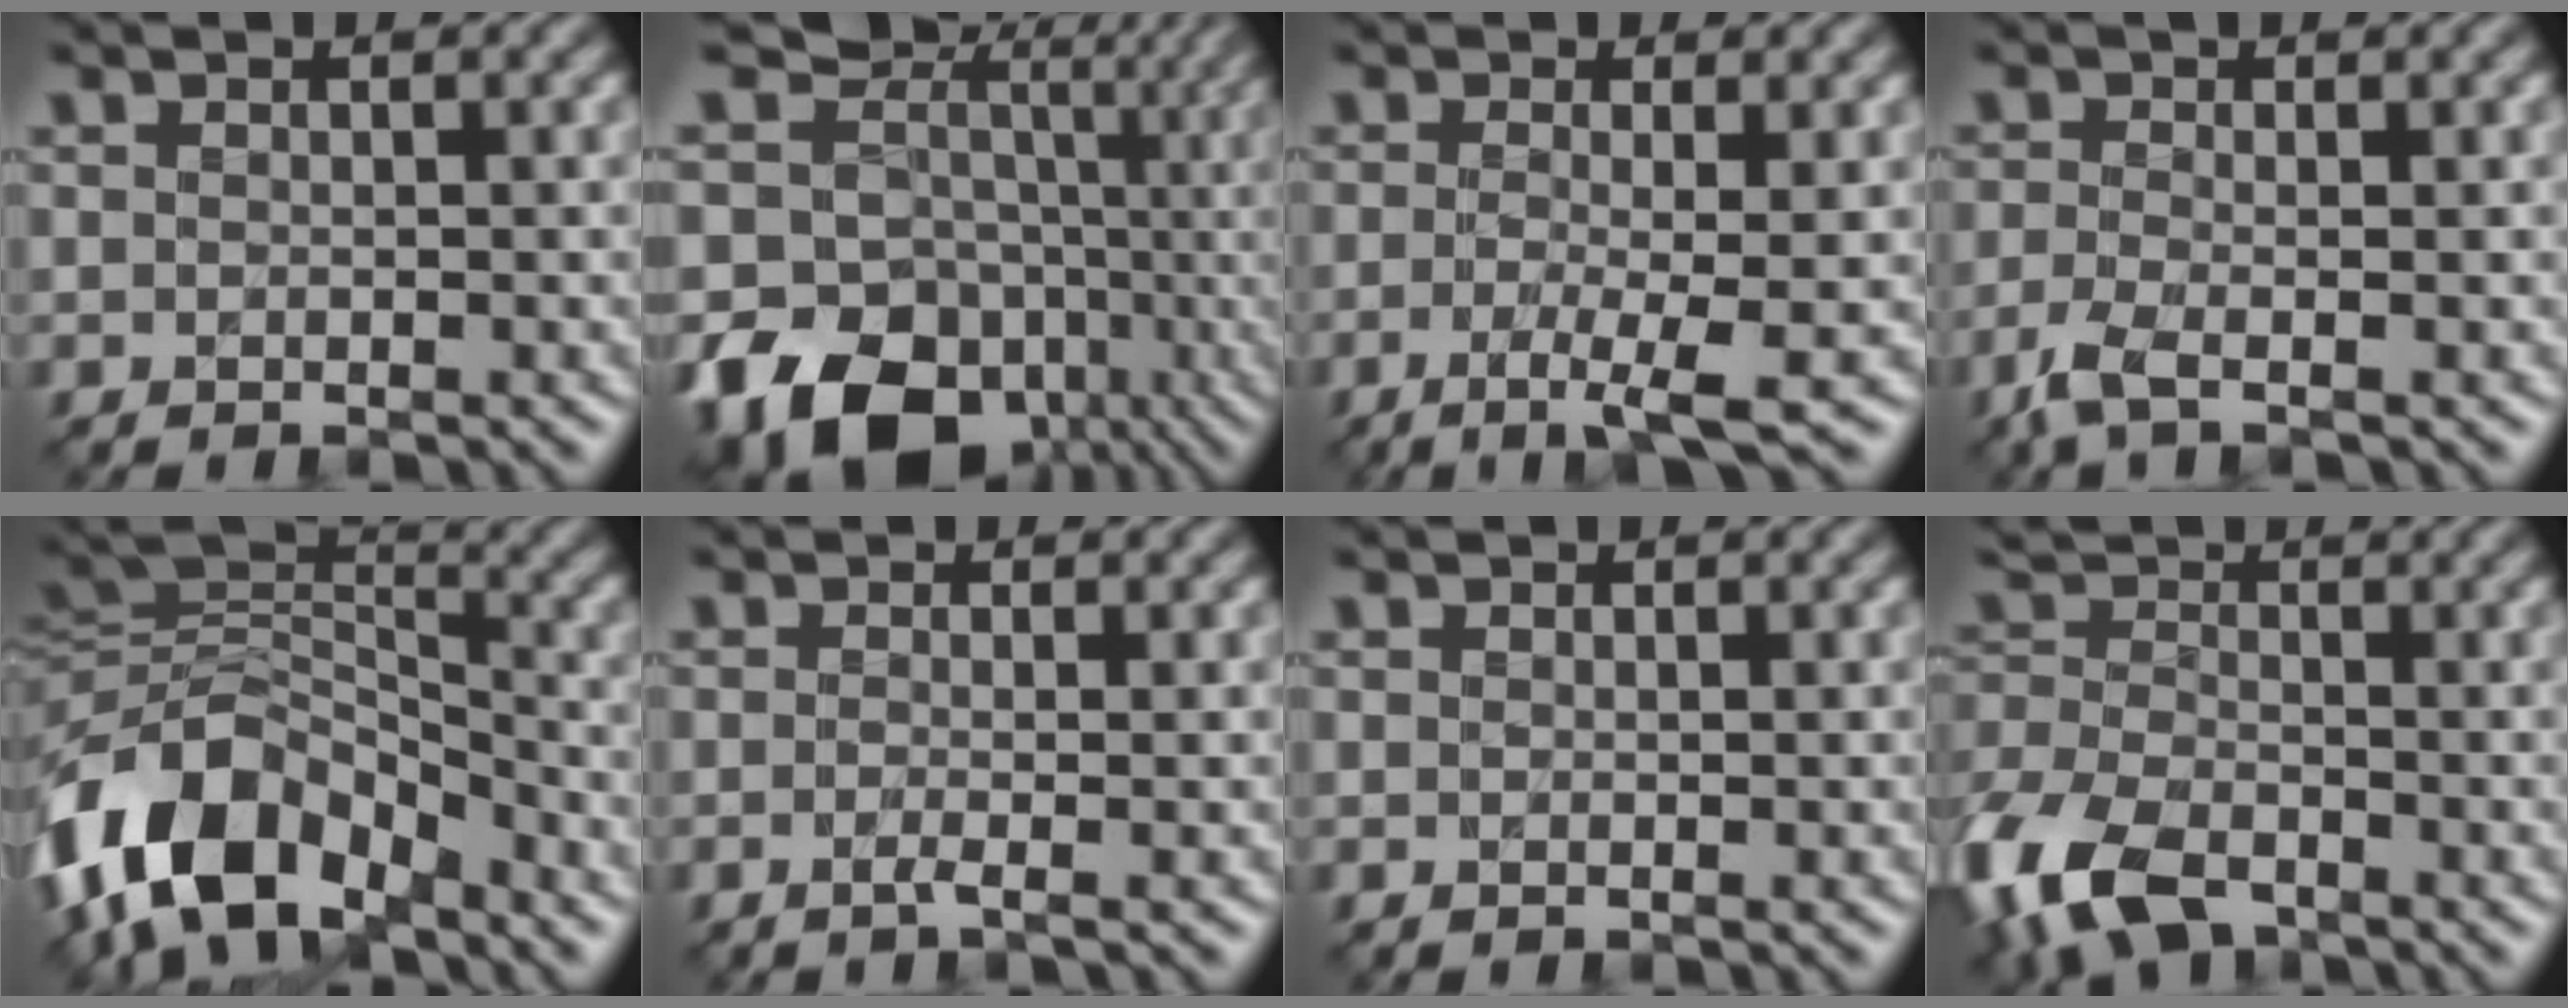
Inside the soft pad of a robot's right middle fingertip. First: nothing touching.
{"total": 14.1, "force": [-2.0, 11.8, 7.6], "torque": [-0.137, -0.016, -0.010]}
{"total": 4.1, "force": [-1.2, 0.8, 3.9], "torque": [-0.071, -0.012, -0.024]}
{"total": 3.2, "force": [-1.6, 0.8, 2.6], "torque": [-0.057, -0.014, -0.044]}
{"total": 12.0, "force": [-6.4, 7.1, 7.4], "torque": [-0.132, 0.005, -0.128]}
{"total": 1.4, "force": [-0.4, 0.4, 1.3], "torque": [-0.022, -0.008, -0.010]}
{"total": 0.0}
{"total": 9.5, "force": [-5.3, 5.3, 5.8], "torque": [-0.145, -0.024, -0.114]}